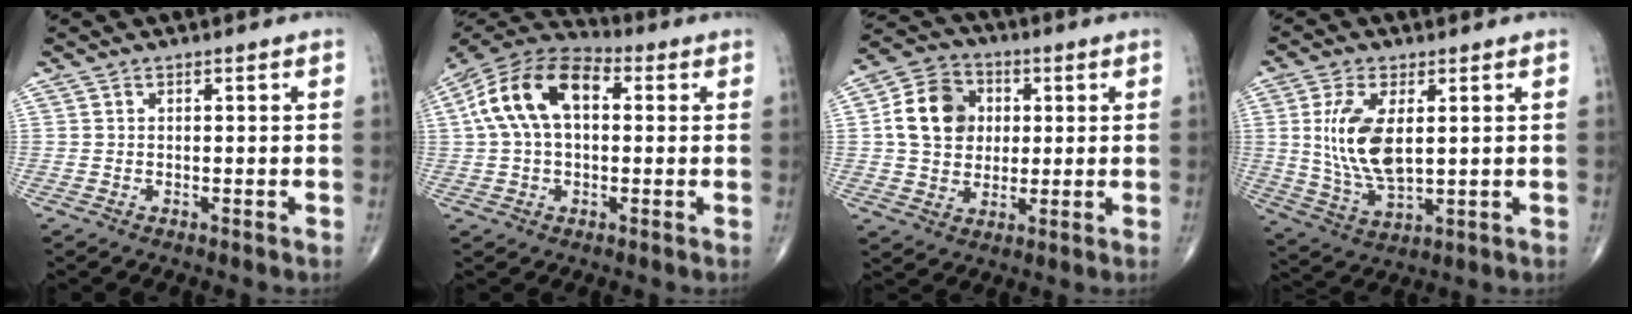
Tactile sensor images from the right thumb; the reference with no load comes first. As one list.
[{"total": 15.5, "force": [2.7, 9.4, 12.0], "torque": [-0.226, 0.037, 0.039]}, {"total": 12.4, "force": [1.8, 10.2, 6.8], "torque": [-0.096, 0.008, 0.025]}, {"total": 12.2, "force": [2.1, 5.8, 10.5], "torque": [-0.213, -0.015, 0.051]}]